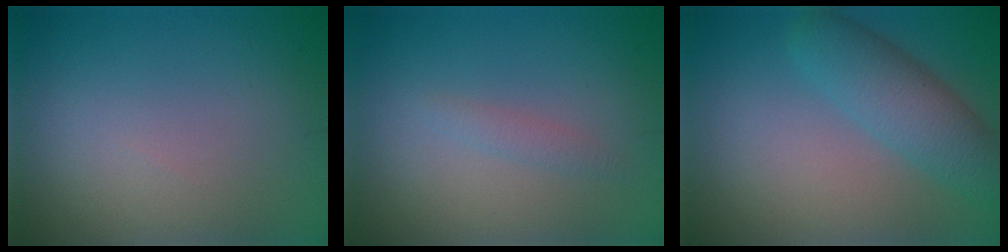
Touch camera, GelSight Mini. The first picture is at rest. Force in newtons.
{"total": 1.0, "press": 1.0, "slide": 0.1}
{"total": 4.9, "press": 4.9, "slide": 0.2}